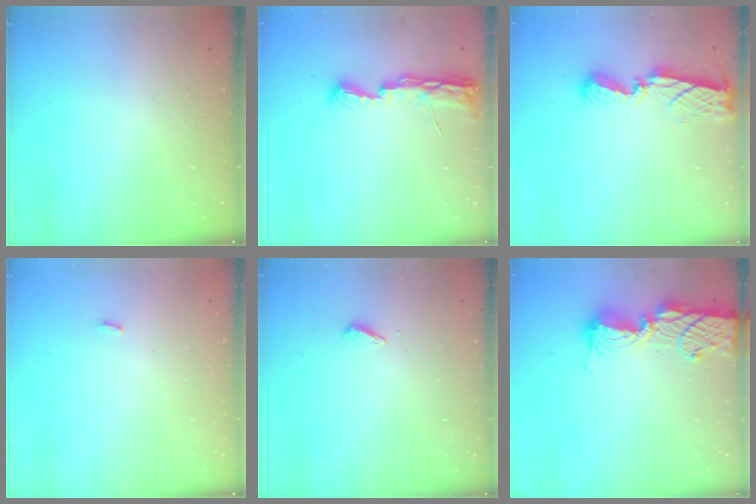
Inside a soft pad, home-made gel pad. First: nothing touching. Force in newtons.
{"total": 8.0, "press": 8.0, "slide": 0.7}
{"total": 7.9, "press": 7.9, "slide": 0.3}
{"total": 3.3, "press": 1.6, "slide": 2.9}
{"total": 3.5, "press": 3.5, "slide": 0.3}
{"total": 13.6, "press": 13.5, "slide": 1.0}